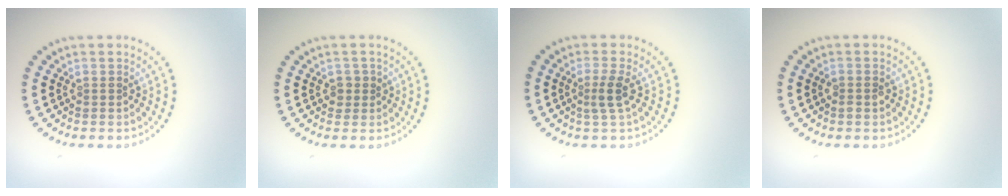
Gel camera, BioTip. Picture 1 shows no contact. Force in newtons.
{"total": 1.1, "press": 0.9, "slide": 0.5}
{"total": 1.9, "press": 1.4, "slide": 1.2}
{"total": 1.1, "press": 1.0, "slide": 0.2}